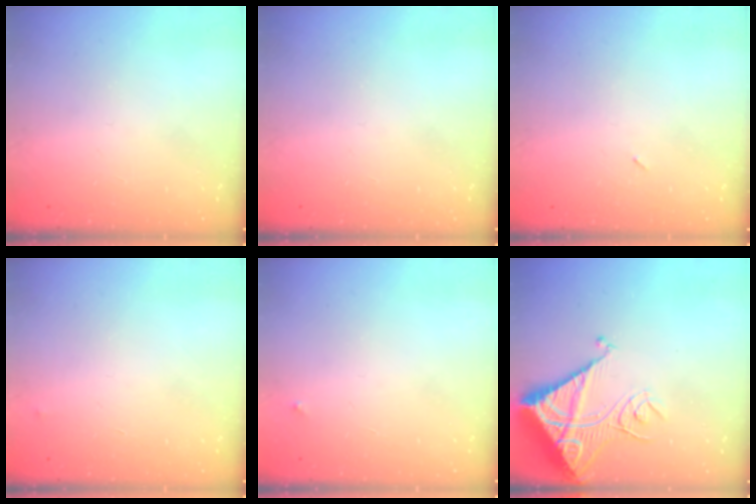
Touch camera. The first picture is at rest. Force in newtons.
{"total": 0.0}
{"total": 2.1, "press": 1.9, "slide": 1.0}
{"total": 2.5, "press": 2.5, "slide": 0.4}
{"total": 2.5, "press": 2.4, "slide": 0.4}
{"total": 15.5, "press": 15.4, "slide": 1.6}